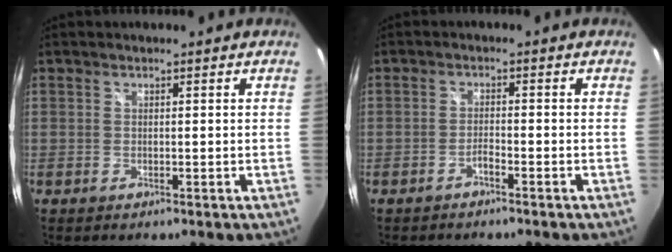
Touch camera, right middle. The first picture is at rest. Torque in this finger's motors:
{"motor_torque": [0.28, -0.22, -0.04, 0.00]}